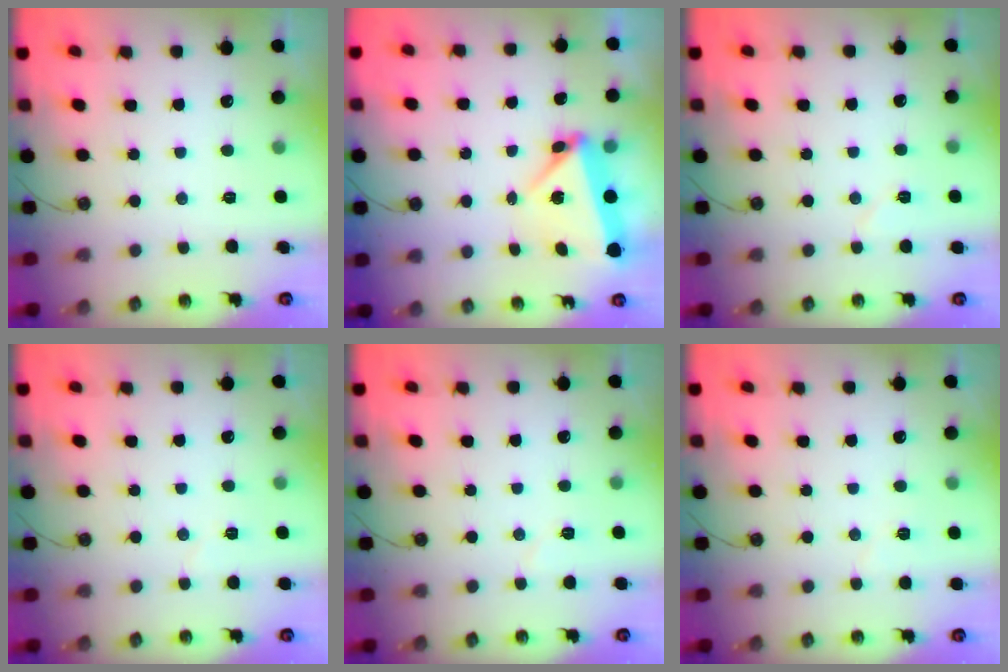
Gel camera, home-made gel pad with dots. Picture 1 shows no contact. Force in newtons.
{"total": 8.3, "press": 4.7, "slide": 6.8}
{"total": 5.3, "press": 5.2, "slide": 0.9}
{"total": 3.0, "press": 2.4, "slide": 1.7}
{"total": 4.2, "press": 4.0, "slide": 1.3}
{"total": 4.4, "press": 3.8, "slide": 2.2}